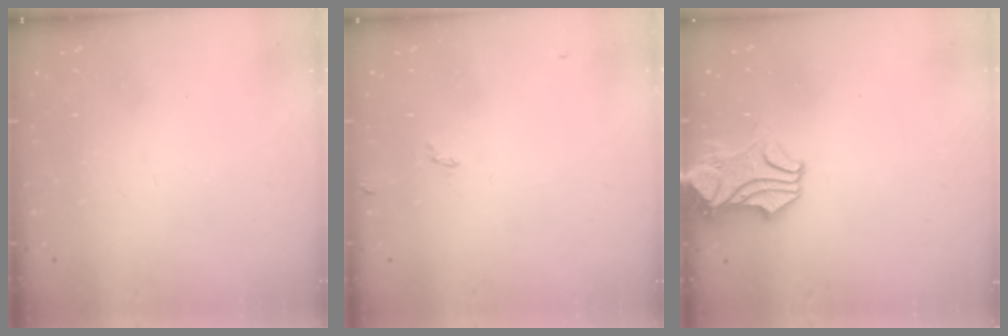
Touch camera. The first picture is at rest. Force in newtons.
{"total": 3.0, "press": 2.9, "slide": 0.4}
{"total": 1.7, "press": 1.1, "slide": 1.2}